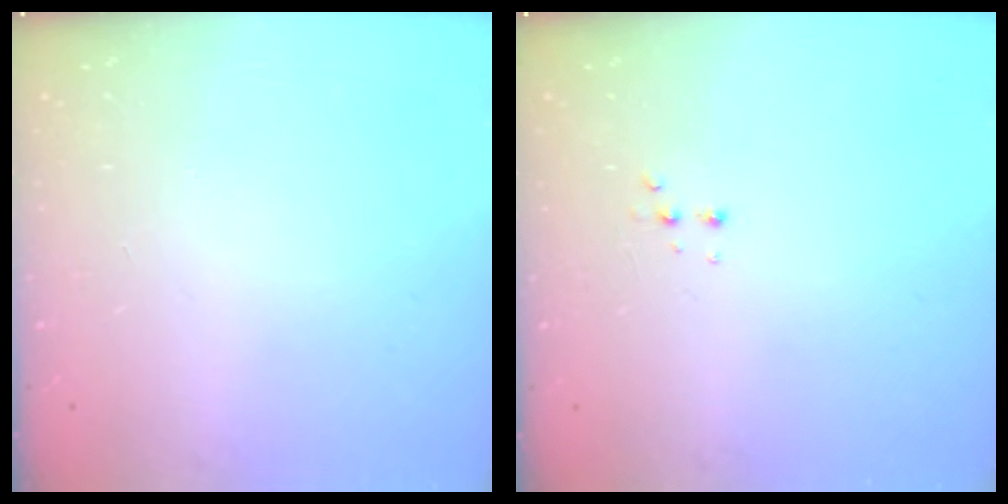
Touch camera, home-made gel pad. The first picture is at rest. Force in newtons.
{"total": 2.9, "press": 2.8, "slide": 1.0}